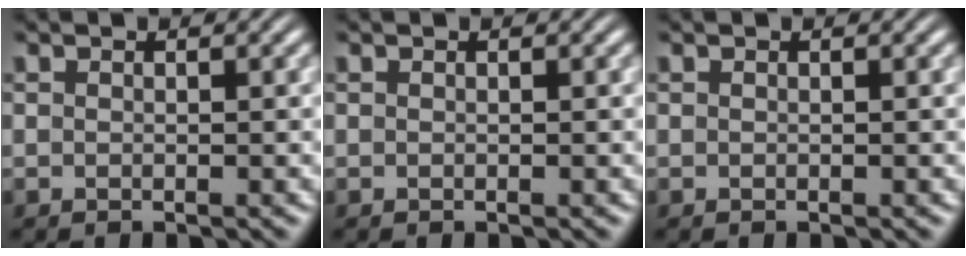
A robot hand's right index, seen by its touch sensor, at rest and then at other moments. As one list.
[{"total": 0.0}, {"total": 0.0}]